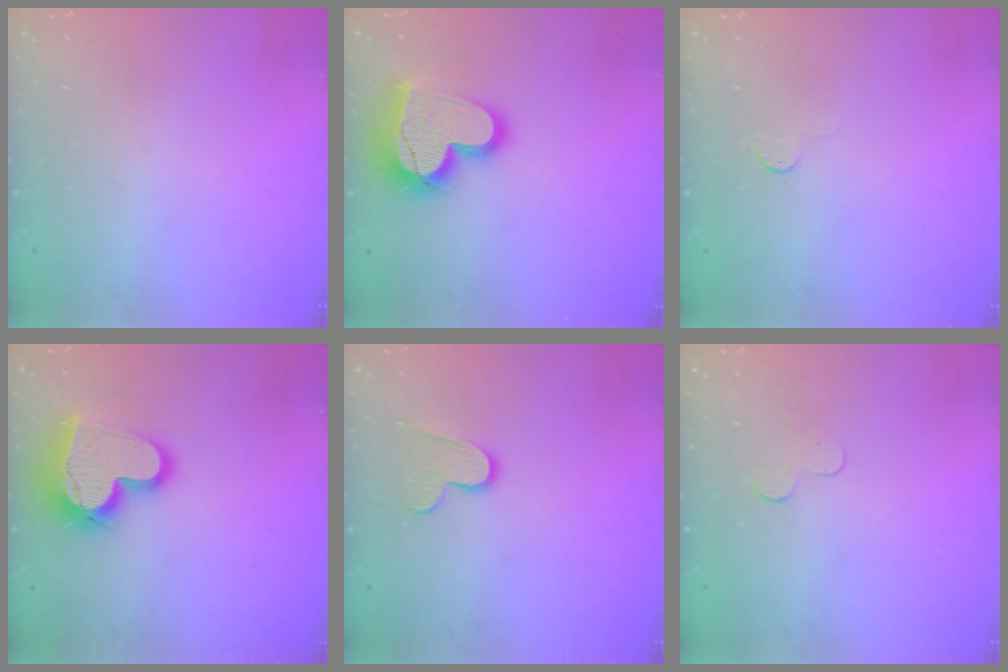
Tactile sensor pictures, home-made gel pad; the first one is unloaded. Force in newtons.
{"total": 18.6, "press": 18.5, "slide": 1.5}
{"total": 2.8, "press": 2.8, "slide": 0.4}
{"total": 17.1, "press": 17.0, "slide": 1.5}
{"total": 8.0, "press": 8.0, "slide": 0.6}
{"total": 2.3, "press": 2.3, "slide": 0.2}